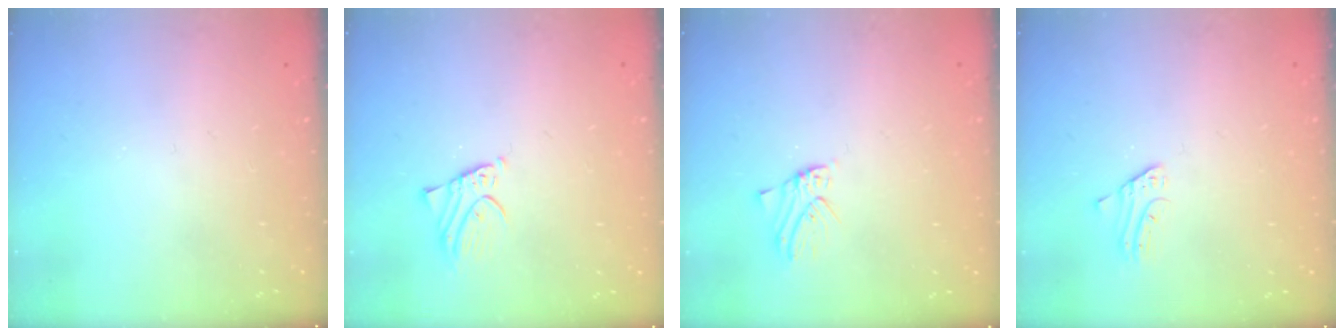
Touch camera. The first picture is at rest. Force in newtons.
{"total": 2.5, "press": 2.5, "slide": 0.1}
{"total": 2.1, "press": 2.1, "slide": 0.2}
{"total": 2.3, "press": 2.3, "slide": 0.2}